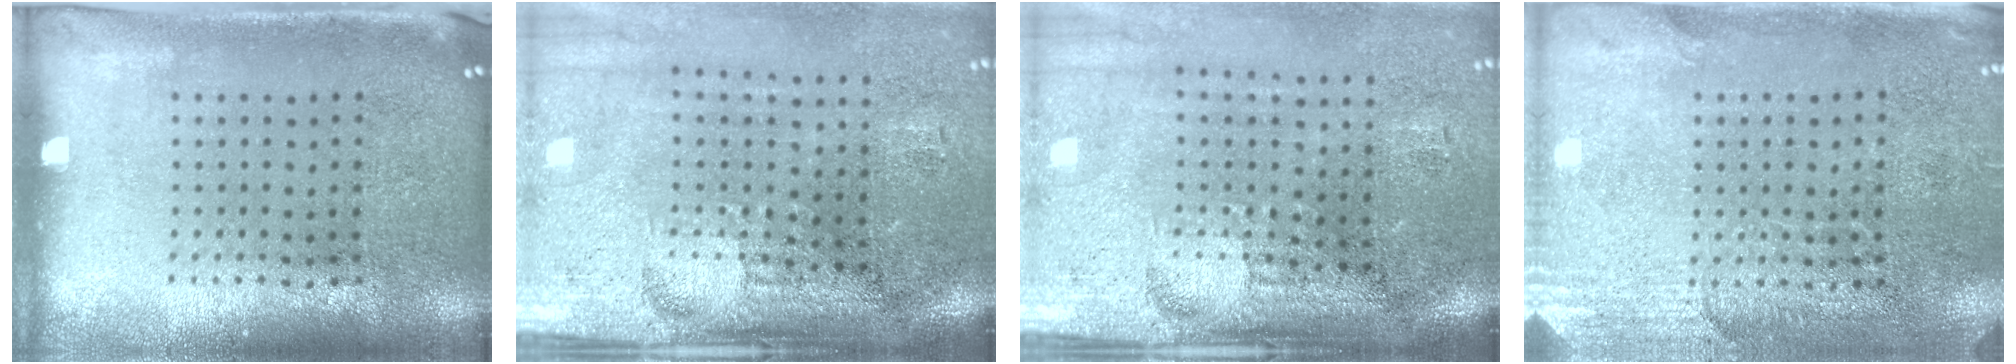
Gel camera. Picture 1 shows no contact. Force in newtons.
{"total": 4.7, "press": 3.9, "slide": 2.6}
{"total": 4.7, "press": 3.9, "slide": 2.6}
{"total": 2.7, "press": 2.4, "slide": 1.3}